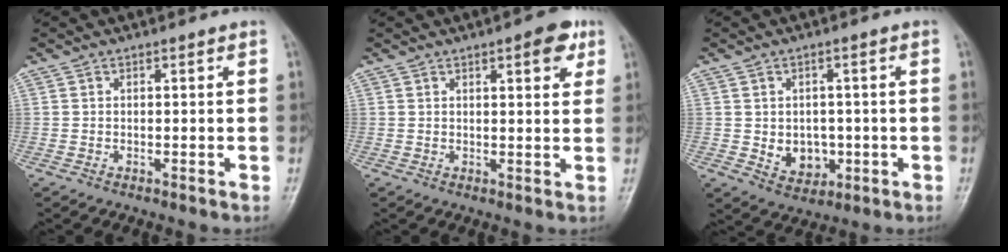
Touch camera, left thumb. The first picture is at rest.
{"total": 5.5, "force": [2.8, 1.9, 4.4], "torque": [-0.041, -0.008, 0.030]}
{"total": 6.2, "force": [-0.8, 4.9, 3.6], "torque": [-0.028, 0.002, 0.002]}